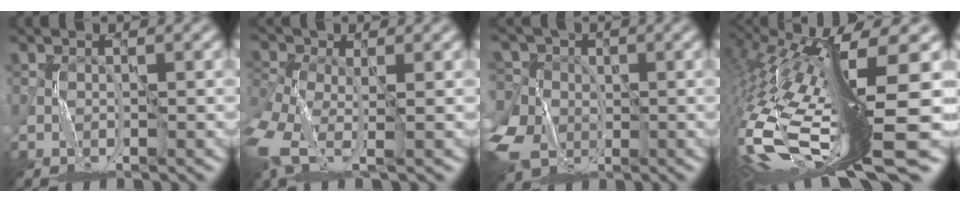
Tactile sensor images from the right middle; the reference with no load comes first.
{"total": 5.7, "force": [-1.8, 3.5, 4.1], "torque": [-0.104, -0.018, -0.045]}
{"total": 8.2, "force": [-1.1, 7.1, 4.0], "torque": [-0.111, -0.005, -0.040]}
{"total": 16.8, "force": [-1.2, 3.9, 16.3], "torque": [-0.336, -0.049, 0.012]}